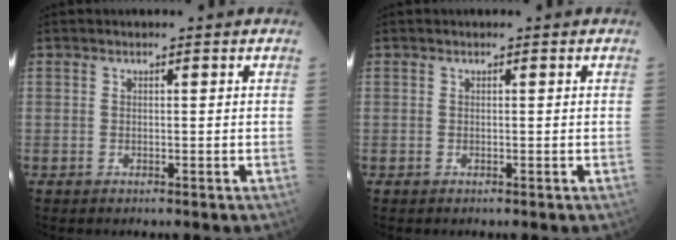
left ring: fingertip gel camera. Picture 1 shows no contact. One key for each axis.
{"total": 0.0}